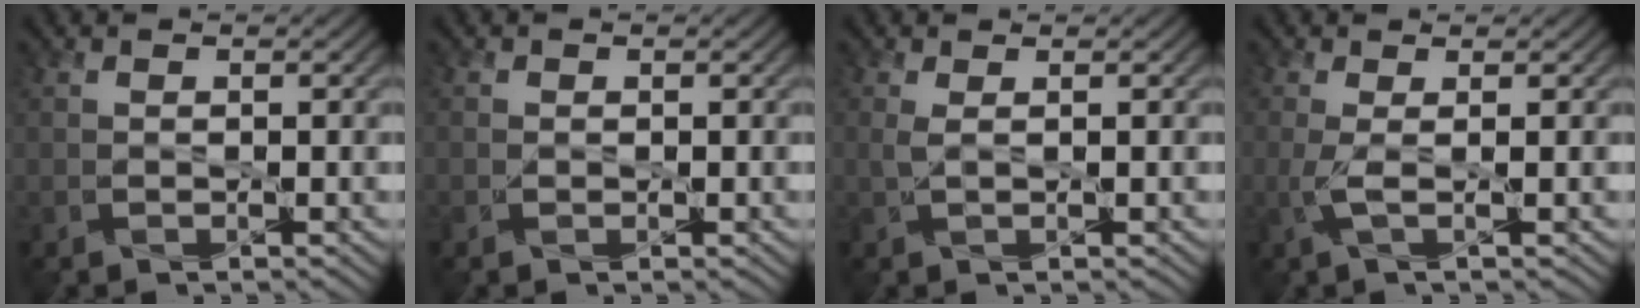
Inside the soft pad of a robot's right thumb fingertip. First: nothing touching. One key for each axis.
{"total": 0.6, "fx": -0.1, "fy": 0.6, "fz": 0.2, "tx": -0.004, "ty": -0.004, "tz": -0.003}
{"total": 1.2, "fx": 0.4, "fy": 0.3, "fz": 1.1, "tx": -0.033, "ty": 0.001, "tz": 0.007}
{"total": 2.1, "fx": 0.0, "fy": 0.3, "fz": 2.0, "tx": -0.052, "ty": 0.002, "tz": -0.004}